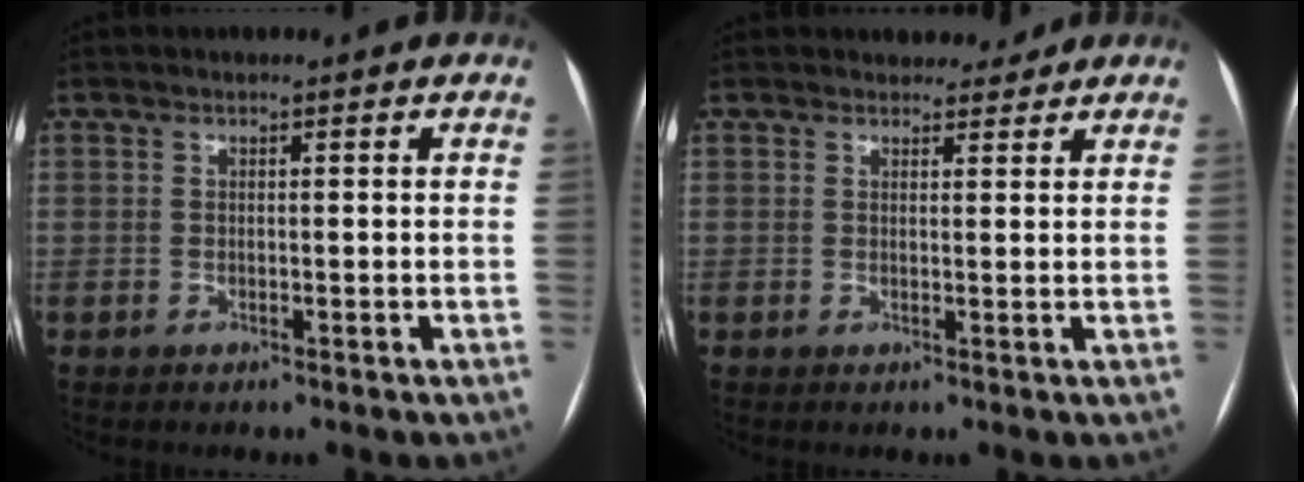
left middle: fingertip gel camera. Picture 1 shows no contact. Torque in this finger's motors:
{"motor_torque": [0.00, 0.00, 0.00, -0.01]}